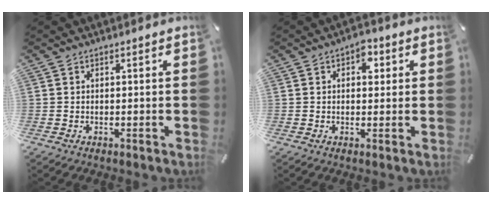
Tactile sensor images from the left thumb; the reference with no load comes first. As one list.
[{"total": 4.1, "force": [1.4, 2.7, 2.7], "torque": [-0.019, -0.007, 0.013]}]